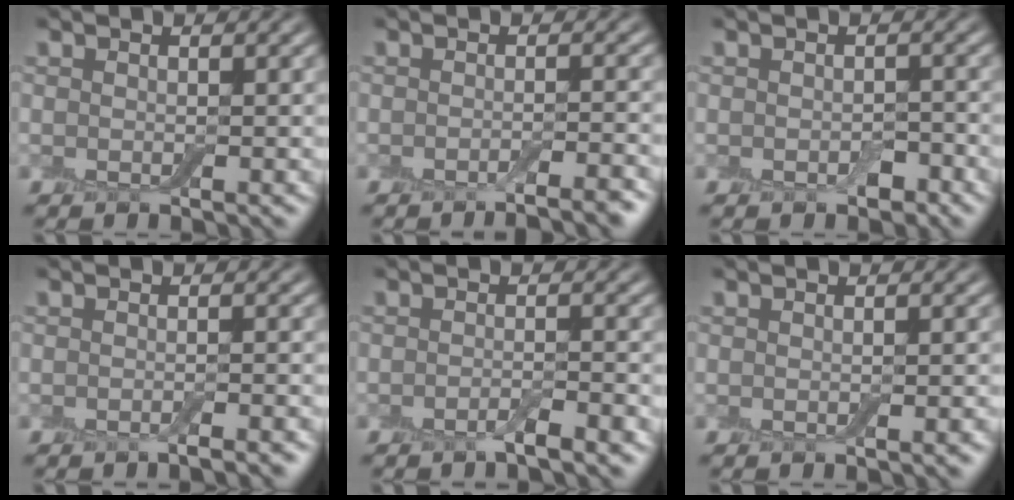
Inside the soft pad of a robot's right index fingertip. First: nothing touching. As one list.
[{"total": 2.7, "force": [-1.9, 0.4, 1.9], "torque": [-0.020, 0.002, -0.036]}, {"total": 1.3, "force": [-0.6, 0.8, 0.8], "torque": [-0.014, -0.003, -0.010]}, {"total": 1.5, "force": [-1.0, 0.3, 1.1], "torque": [-0.006, 0.000, -0.019]}, {"total": 1.9, "force": [-1.2, 0.2, 1.4], "torque": [-0.022, 0.002, -0.025]}, {"total": 1.0, "force": [-0.4, 0.2, 0.9], "torque": [-0.007, 0.002, -0.007]}]